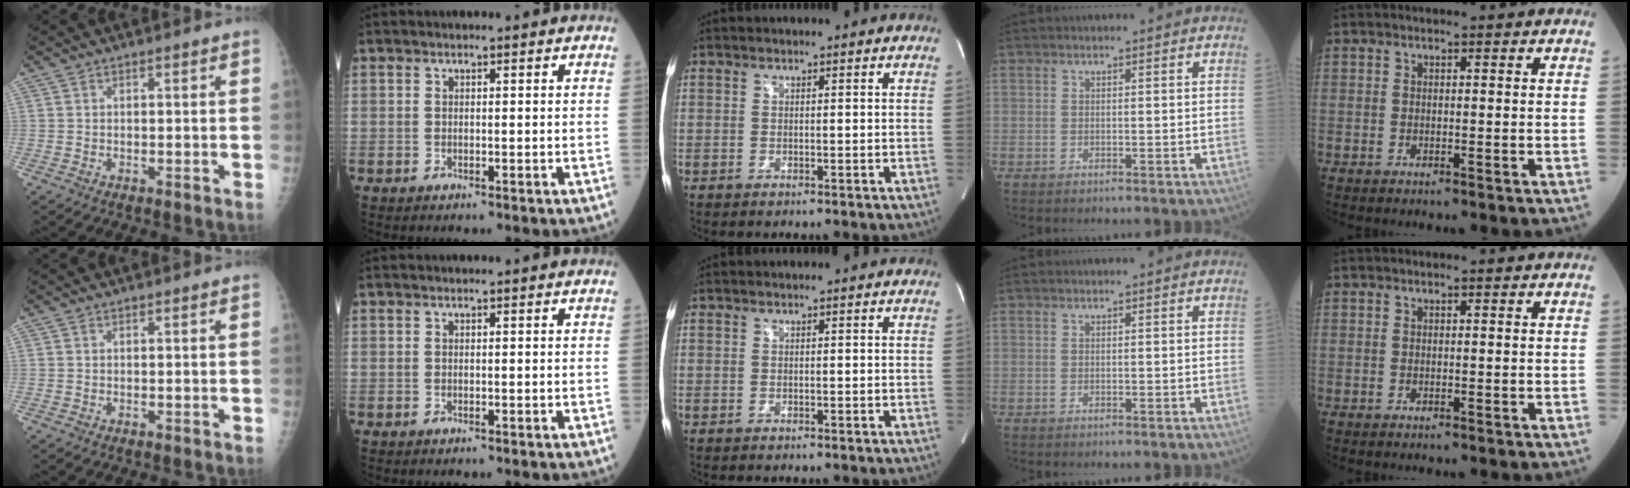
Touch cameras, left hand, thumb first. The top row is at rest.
{}